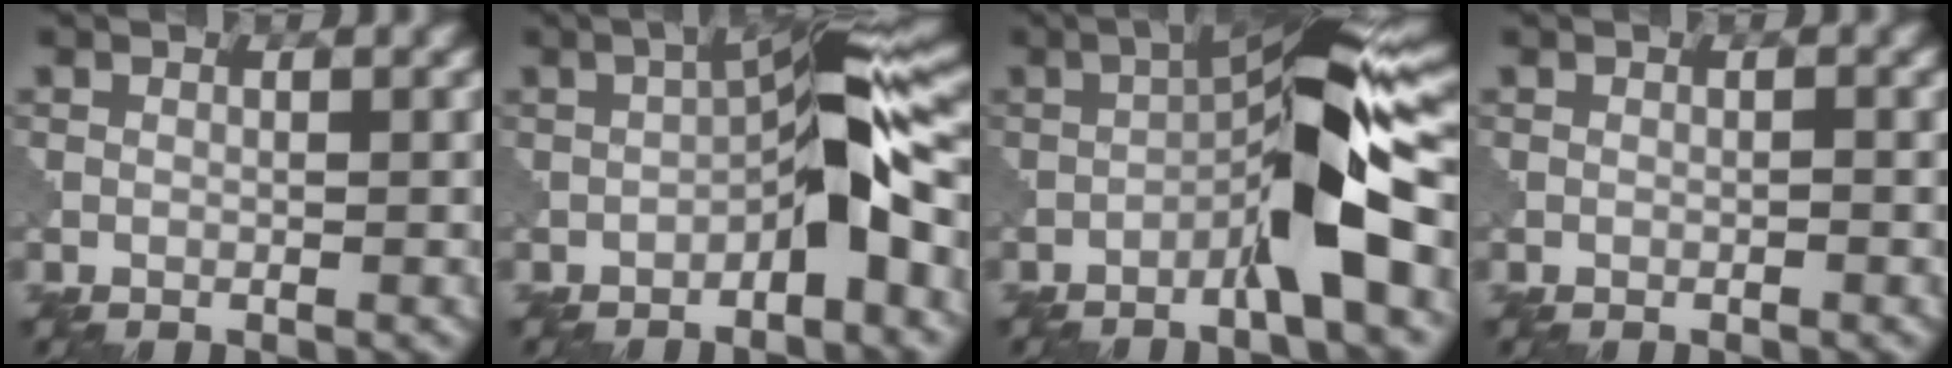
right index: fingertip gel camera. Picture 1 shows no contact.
{"total": 6.7, "force": [-2.0, 1.8, 6.2], "torque": [-0.089, 0.025, -0.044]}
{"total": 8.2, "force": [-2.8, 1.3, 7.6], "torque": [-0.121, 0.024, -0.058]}
{"total": 0.0}